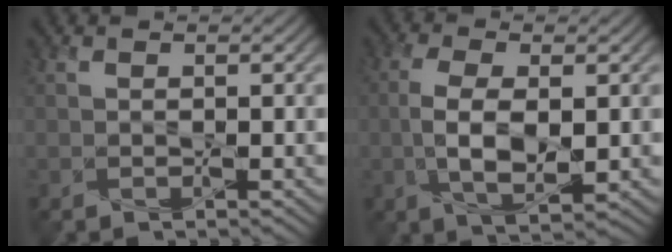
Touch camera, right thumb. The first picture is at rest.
{"total": 5.9, "force": [-0.9, 2.7, 5.1], "torque": [-0.123, -0.004, -0.017]}